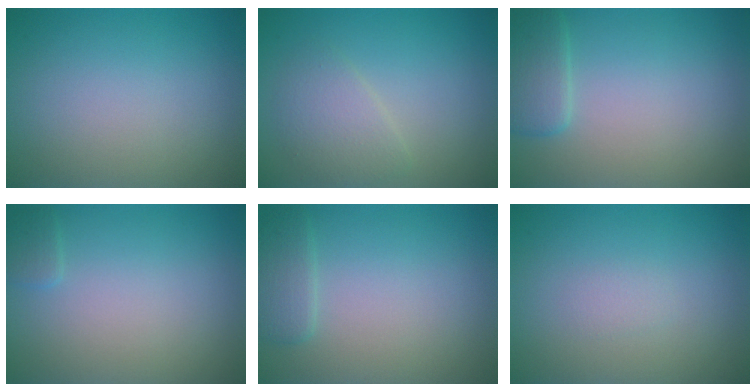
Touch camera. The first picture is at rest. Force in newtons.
{"total": 2.5, "press": 2.5, "slide": 0.1}
{"total": 2.5, "press": 2.5, "slide": 0.2}
{"total": 0.9, "press": 0.9, "slide": 0.0}
{"total": 1.8, "press": 1.8, "slide": 0.1}
{"total": 0.6, "press": 0.6, "slide": 0.1}